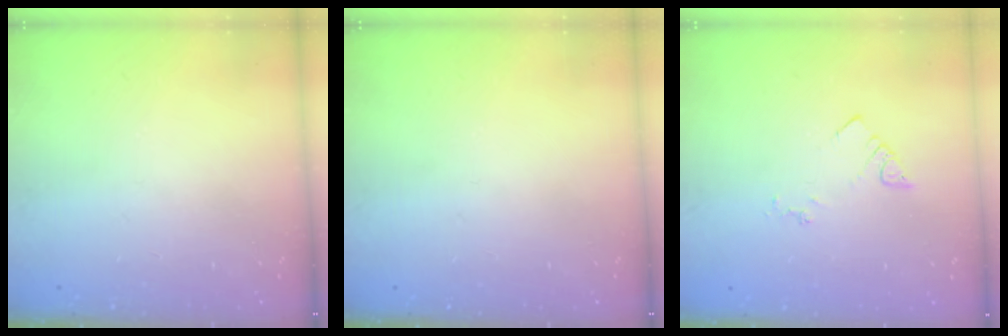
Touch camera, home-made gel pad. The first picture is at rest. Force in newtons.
{"total": 0.0}
{"total": 3.0, "press": 3.0, "slide": 0.4}